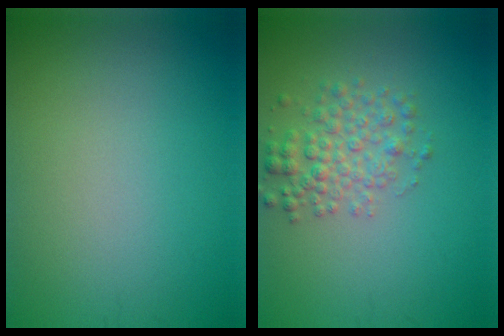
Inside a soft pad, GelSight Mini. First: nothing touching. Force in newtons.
{"total": 3.2, "press": 3.2, "slide": 0.1}